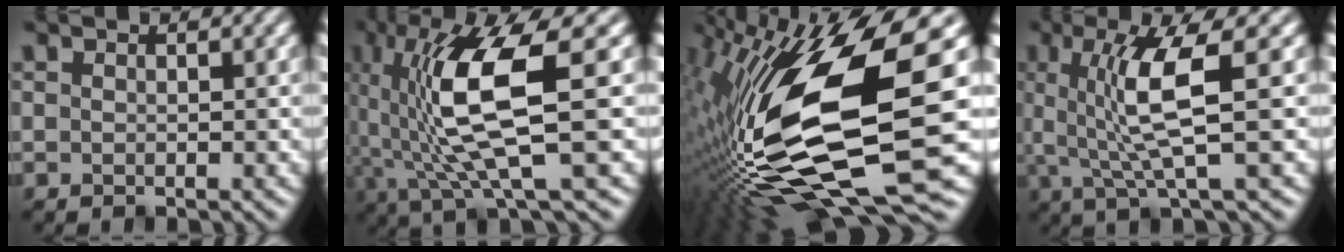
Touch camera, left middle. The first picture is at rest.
{"total": 9.8, "force": [0.9, 2.3, 9.5], "torque": [-0.180, -0.004, 0.026]}
{"total": 18.5, "force": [-0.8, 6.0, 17.5], "torque": [-0.347, -0.019, -0.009]}
{"total": 6.5, "force": [0.8, 1.1, 6.3], "torque": [-0.125, 0.001, 0.018]}